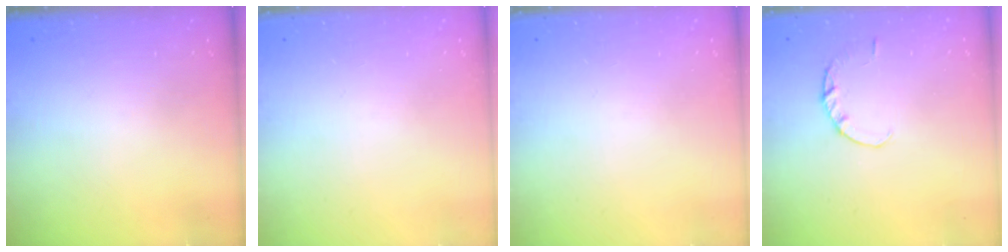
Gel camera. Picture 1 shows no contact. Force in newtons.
{"total": 0.0}
{"total": 0.0}
{"total": 1.8, "press": 1.8, "slide": 0.3}